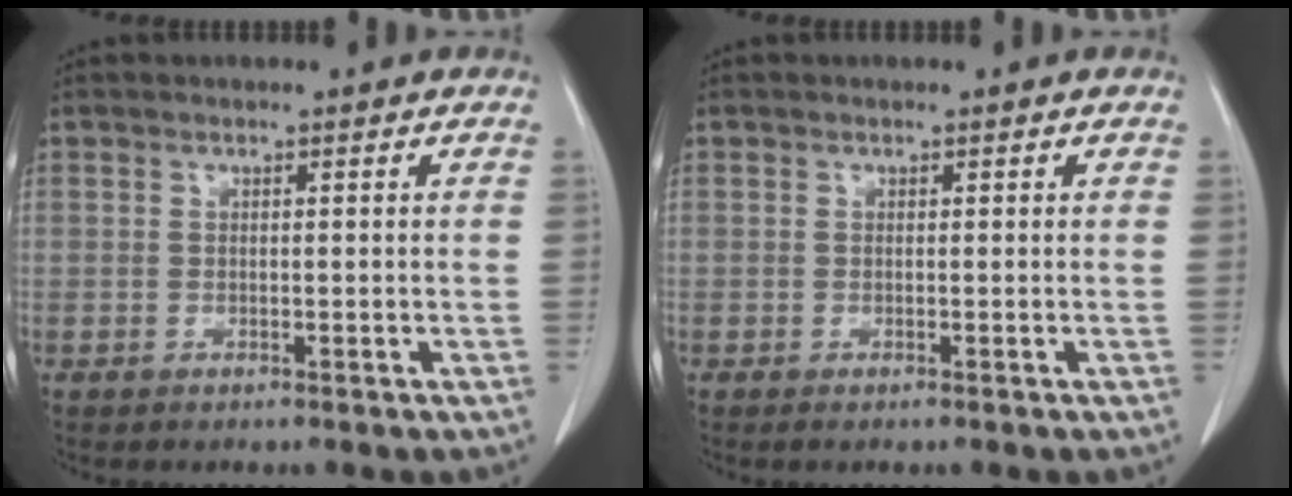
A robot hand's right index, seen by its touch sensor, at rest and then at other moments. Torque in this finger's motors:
{"motor_torque": [0.10, -0.11, 0.05, 0.02]}